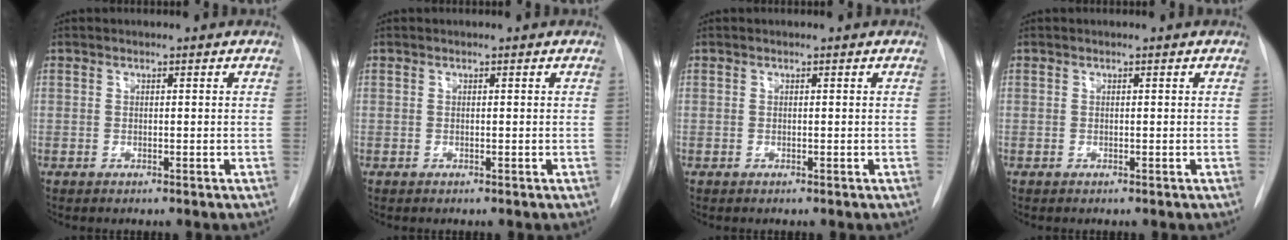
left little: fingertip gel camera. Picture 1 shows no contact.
{"total": 0.0}
{"total": 0.0}
{"total": 0.0}